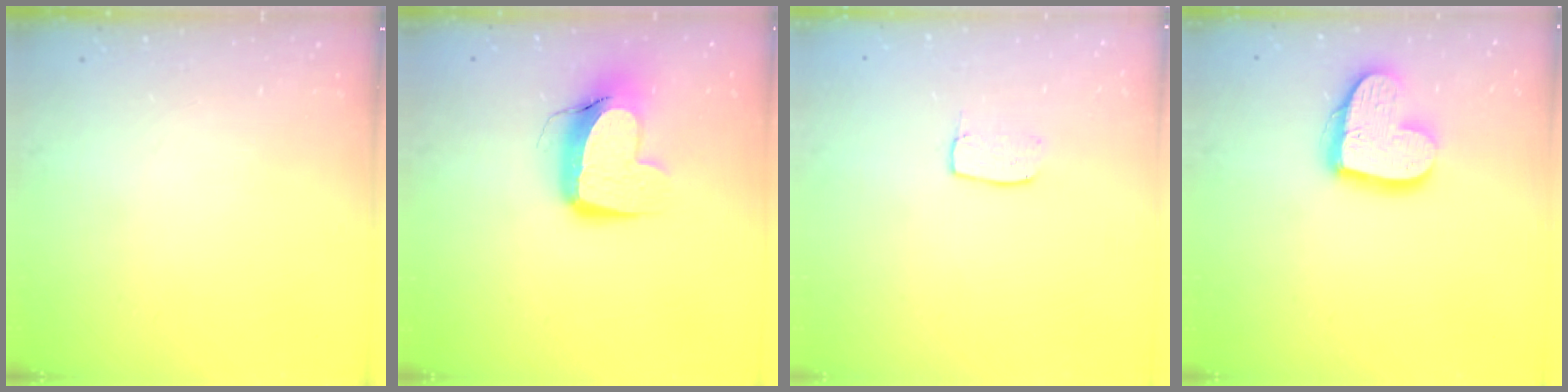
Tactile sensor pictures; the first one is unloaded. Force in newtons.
{"total": 13.0, "press": 12.9, "slide": 1.7}
{"total": 4.4, "press": 4.4, "slide": 0.3}
{"total": 16.6, "press": 16.6, "slide": 1.4}